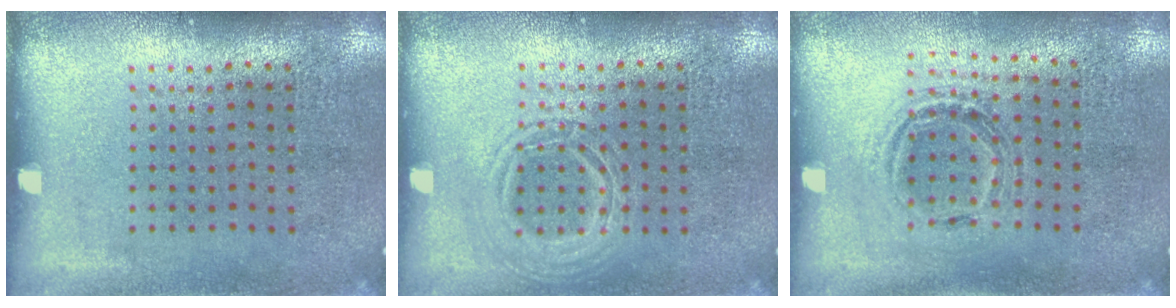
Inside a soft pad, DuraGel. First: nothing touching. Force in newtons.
{"total": 2.0, "press": 2.0, "slide": 0.3}
{"total": 1.0, "press": 1.0, "slide": 0.2}